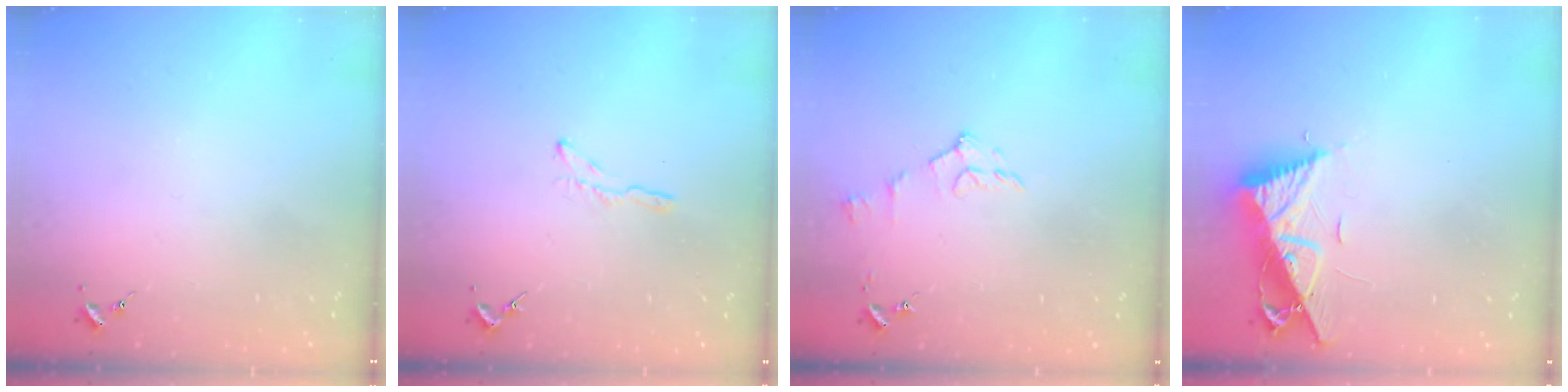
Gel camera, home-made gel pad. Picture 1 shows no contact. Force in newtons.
{"total": 3.6, "press": 3.5, "slide": 0.4}
{"total": 7.8, "press": 7.8, "slide": 0.9}
{"total": 10.8, "press": 10.8, "slide": 0.8}